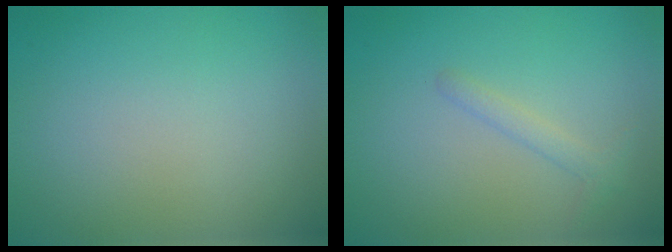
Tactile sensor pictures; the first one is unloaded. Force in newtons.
{"total": 1.3, "press": 1.3, "slide": 0.1}